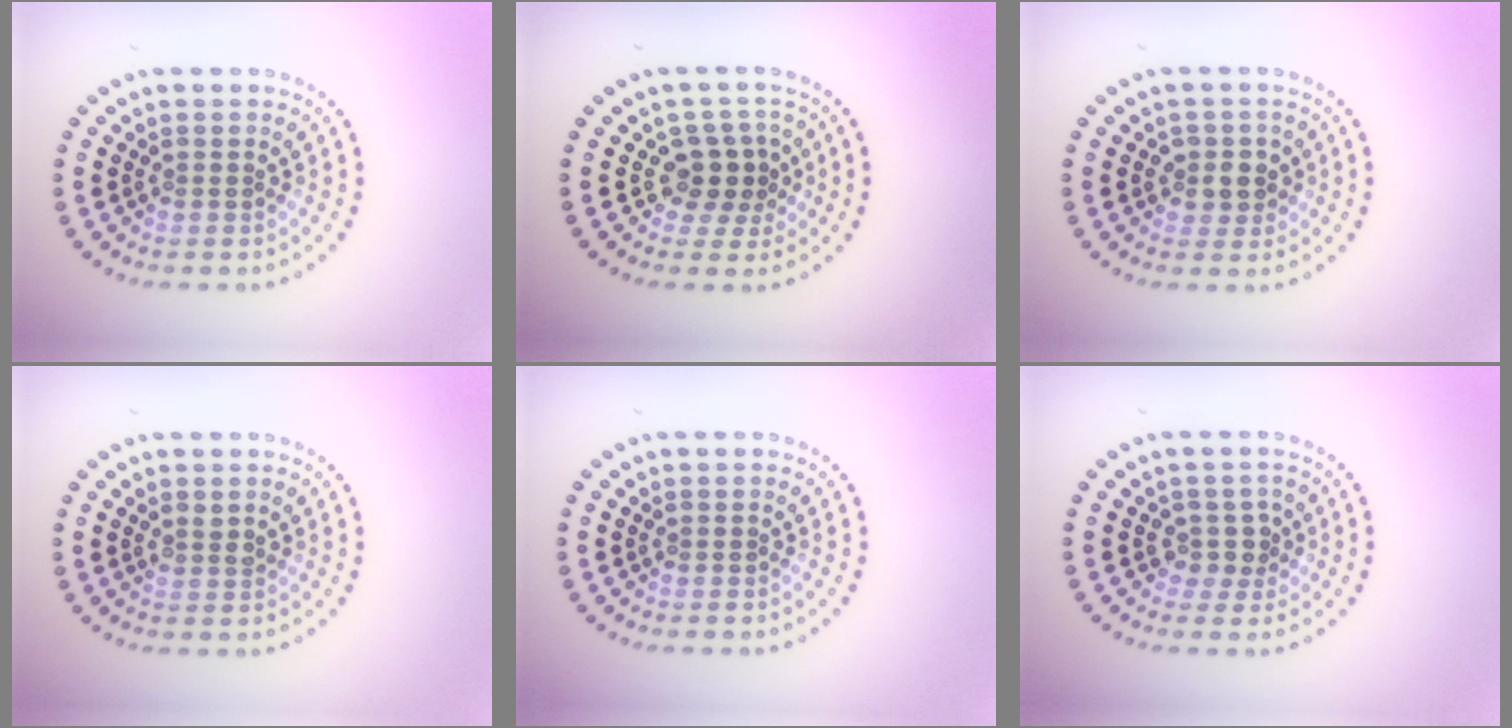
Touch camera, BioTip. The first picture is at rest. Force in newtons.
{"total": 2.6, "press": 2.1, "slide": 1.6}
{"total": 2.2, "press": 1.9, "slide": 1.0}
{"total": 0.9, "press": 0.8, "slide": 0.5}
{"total": 0.0}
{"total": 2.0, "press": 1.6, "slide": 1.2}